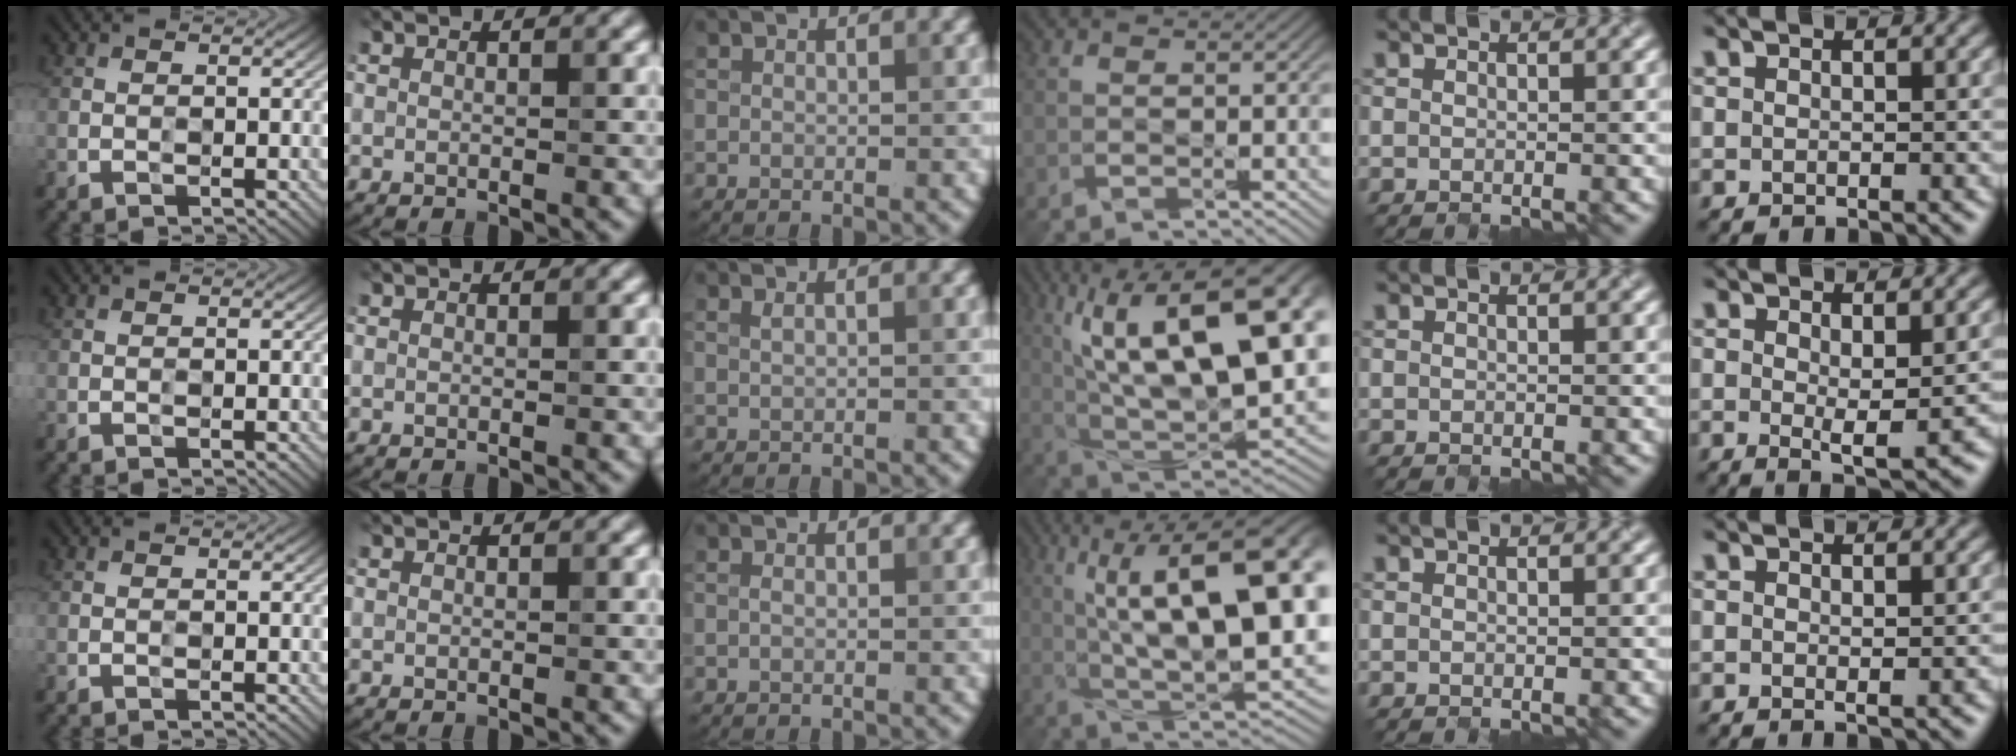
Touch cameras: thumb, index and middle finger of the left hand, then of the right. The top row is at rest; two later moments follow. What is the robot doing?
{"motion": "close", "object": "hinged tin"}